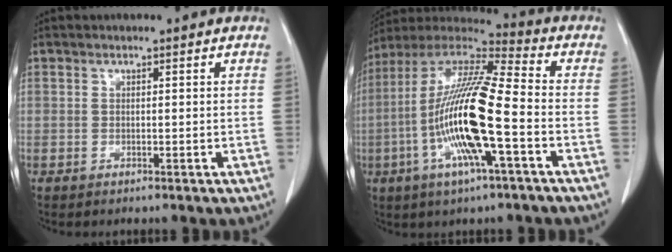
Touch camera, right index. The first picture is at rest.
{"total": 19.2, "force": [-4.5, 2.3, 18.6], "torque": [-0.378, -0.006, -0.086]}